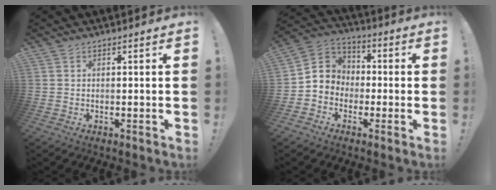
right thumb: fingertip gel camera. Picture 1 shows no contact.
{"total": 7.4, "force": [-2.1, 6.9, 1.3], "torque": [-0.021, 0.014, -0.030]}